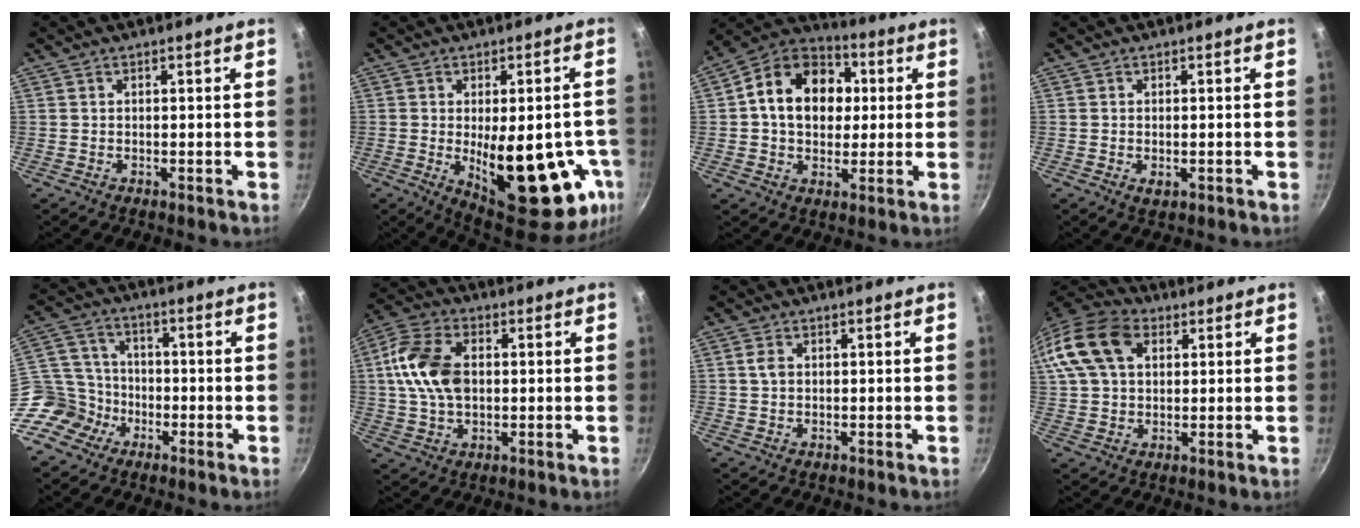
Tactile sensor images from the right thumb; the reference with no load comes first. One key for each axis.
{"total": 23.1, "fx": -5.3, "fy": 9.8, "fz": 20.2, "tx": -0.225, "ty": -0.014, "tz": -0.049}
{"total": 16.6, "fx": 2.4, "fy": 12.7, "fz": 10.4, "tx": -0.141, "ty": 0.023, "tz": 0.023}
{"total": 1.9, "fx": -0.4, "fy": 1.1, "fz": 1.5, "tx": -0.025, "ty": -0.004, "tz": -0.005}
{"total": 10.5, "fx": -5.4, "fy": 8.5, "fz": 3.1, "tx": -0.024, "ty": 0.053, "tz": -0.110}
{"total": 13.0, "fx": 1.4, "fy": 8.5, "fz": 9.8, "tx": -0.176, "ty": 0.016, "tz": 0.014}
{"total": 2.2, "fx": 0.4, "fy": 1.6, "fz": 1.4, "tx": -0.027, "ty": 0.001, "tz": 0.005}
{"total": 19.2, "fx": 6.6, "fy": 13.3, "fz": 12.3, "tx": -0.265, "ty": 0.028, "tz": 0.109}